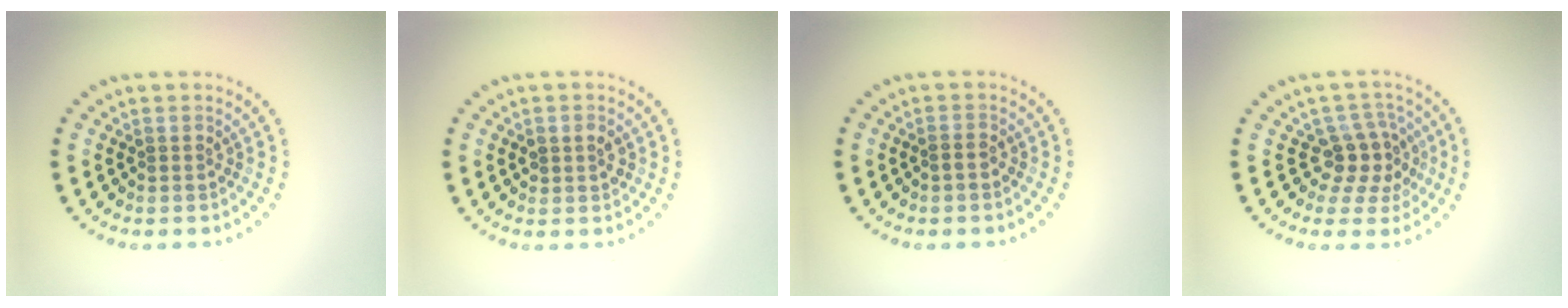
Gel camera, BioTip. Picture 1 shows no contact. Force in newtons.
{"total": 1.5, "press": 1.5, "slide": 0.4}
{"total": 0.5, "press": 0.3, "slide": 0.4}
{"total": 3.5, "press": 2.8, "slide": 2.0}